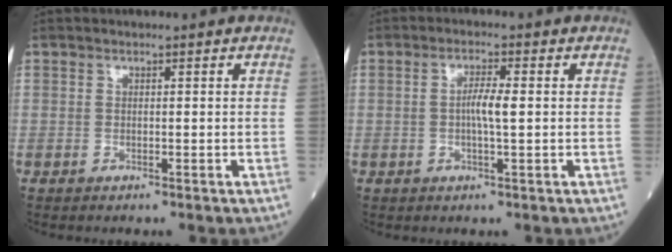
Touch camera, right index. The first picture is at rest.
{"total": 3.4, "force": [0.0, 0.2, 3.4], "torque": [-0.065, 0.000, -0.002]}